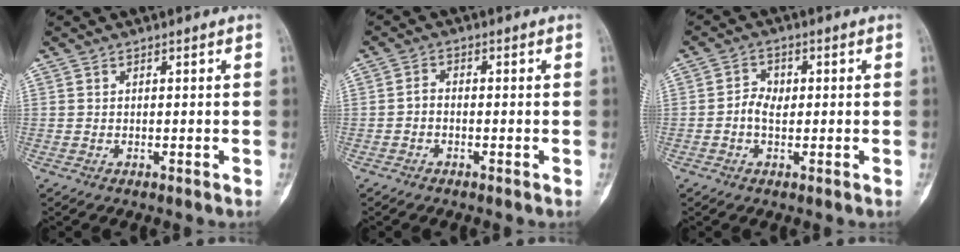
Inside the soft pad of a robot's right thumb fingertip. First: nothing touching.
{"total": 1.7, "force": [-0.7, 1.1, 1.1], "torque": [-0.016, 0.010, -0.019]}
{"total": 3.4, "force": [-0.3, 2.5, 2.3], "torque": [-0.031, 0.010, -0.012]}